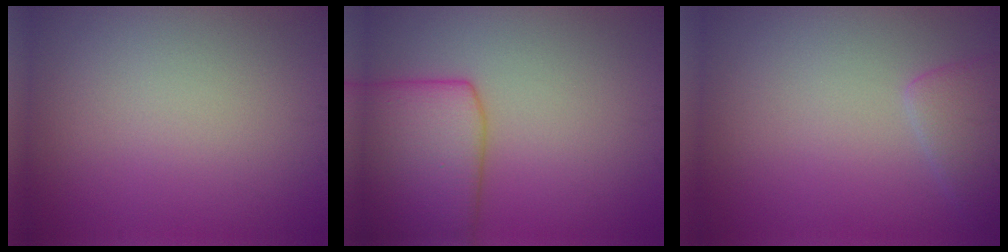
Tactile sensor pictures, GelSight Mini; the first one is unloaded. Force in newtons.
{"total": 7.8, "press": 7.8, "slide": 0.4}
{"total": 2.1, "press": 2.1, "slide": 0.2}